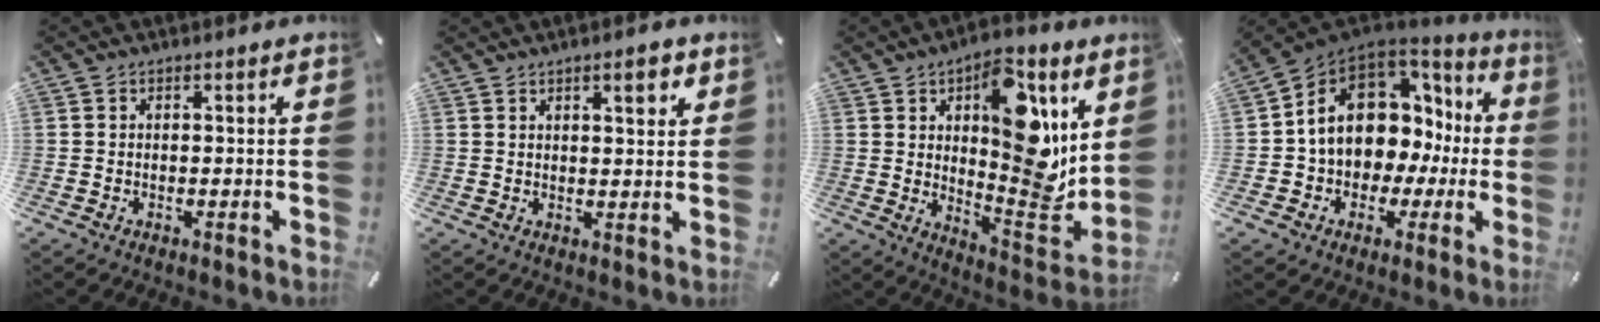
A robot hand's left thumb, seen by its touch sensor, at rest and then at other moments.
{"total": 4.3, "force": [2.6, 1.3, 3.1], "torque": [-0.043, -0.006, 0.038]}
{"total": 17.2, "force": [6.0, 8.5, 13.7], "torque": [-0.162, -0.046, 0.106]}
{"total": 12.9, "force": [3.3, 10.3, 7.1], "torque": [-0.134, -0.021, 0.063]}